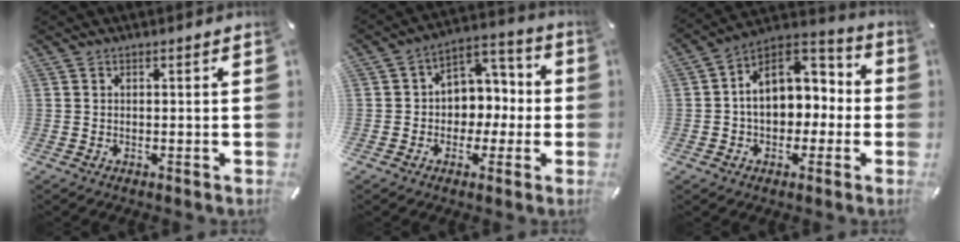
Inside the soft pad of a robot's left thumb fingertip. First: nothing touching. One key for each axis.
{"total": 8.1, "fx": -1.6, "fy": 7.6, "fz": 2.3, "tx": -0.027, "ty": 0.015, "tz": -0.028}
{"total": 12.6, "fx": 1.0, "fy": 10.4, "fz": 7.0, "tx": -0.088, "ty": -0.004, "tz": 0.022}